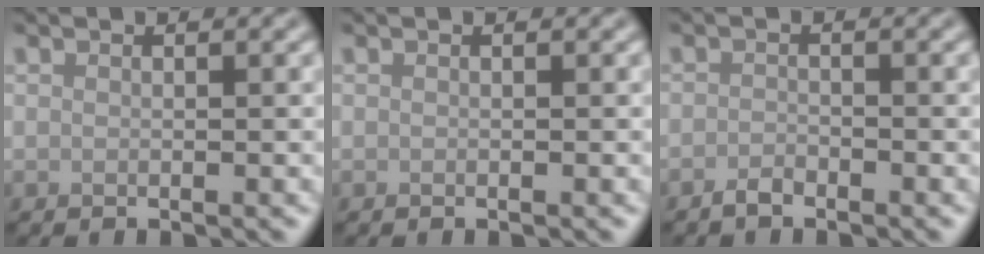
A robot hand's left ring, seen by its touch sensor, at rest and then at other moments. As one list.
[{"total": 0.0}, {"total": 1.1, "force": [-0.9, 0.4, 0.5], "torque": [-0.010, 0.002, -0.019]}]